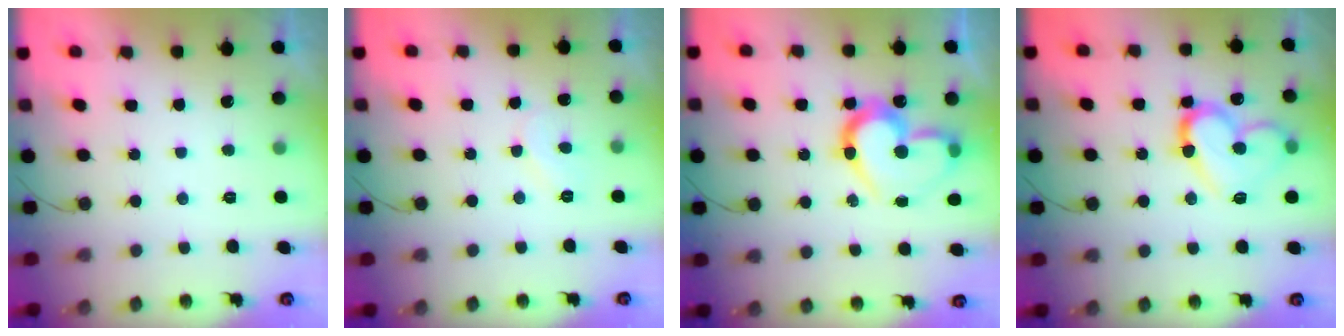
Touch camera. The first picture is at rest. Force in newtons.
{"total": 4.8, "press": 4.8, "slide": 0.5}
{"total": 17.1, "press": 17.0, "slide": 1.7}
{"total": 14.6, "press": 14.5, "slide": 1.8}